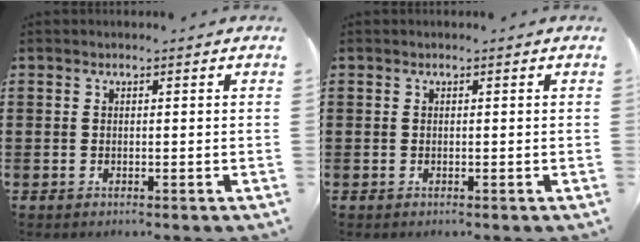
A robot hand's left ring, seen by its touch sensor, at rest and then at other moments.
{"total": 0.0}